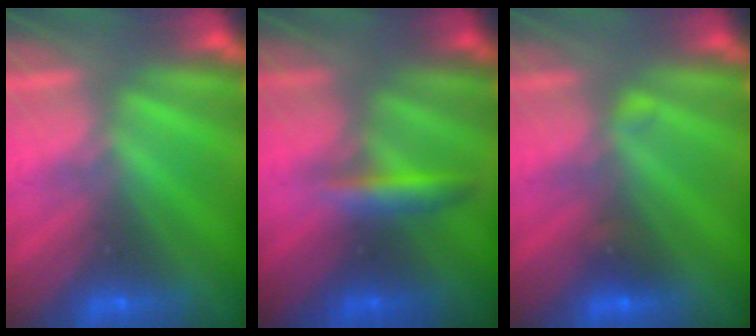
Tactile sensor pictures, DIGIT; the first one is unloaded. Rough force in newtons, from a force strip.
{"total": 2.9}
{"total": 2.2}